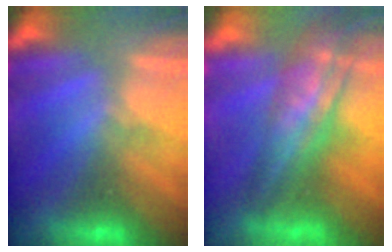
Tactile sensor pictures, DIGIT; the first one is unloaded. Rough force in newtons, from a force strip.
{"total": 5.9}